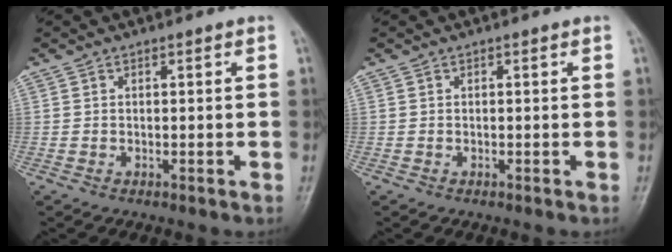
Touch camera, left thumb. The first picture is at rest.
{"total": 0.0}